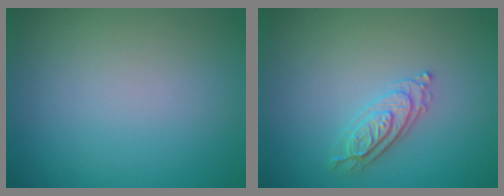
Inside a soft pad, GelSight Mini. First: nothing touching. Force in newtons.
{"total": 2.4, "press": 2.3, "slide": 0.7}